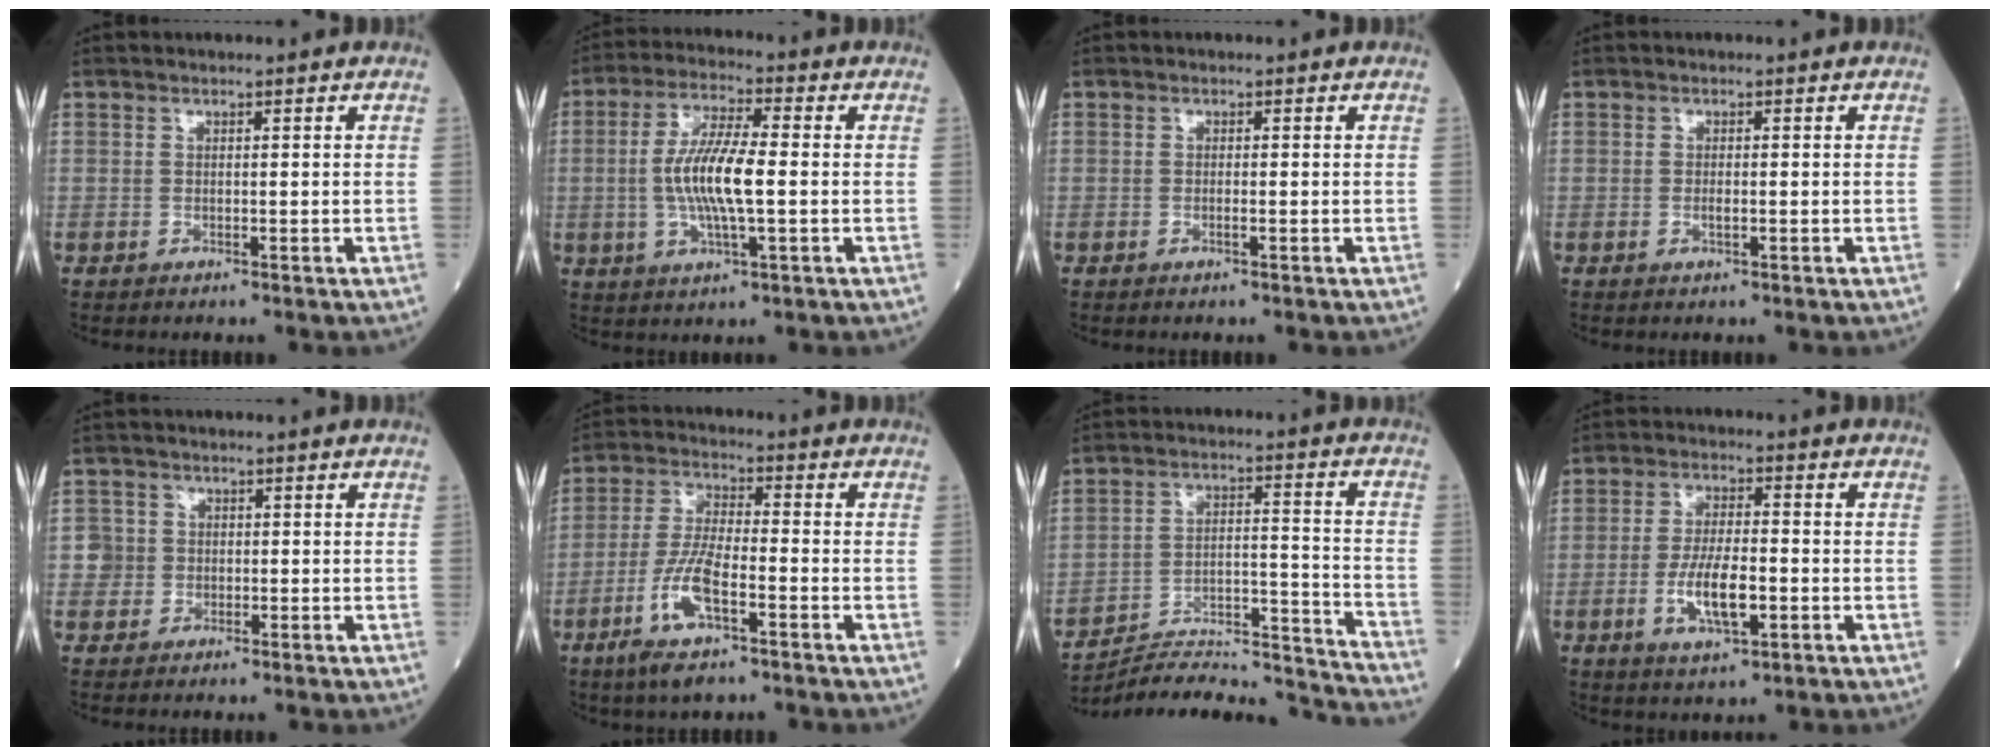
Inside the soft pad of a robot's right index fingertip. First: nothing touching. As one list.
[{"total": 10.0, "force": [-0.6, 1.7, 9.8], "torque": [-0.196, 0.000, -0.015]}, {"total": 0.8, "force": [-0.3, -0.1, 0.7], "torque": [-0.015, 0.000, -0.006]}, {"total": 1.2, "force": [-0.3, 0.3, 1.1], "torque": [-0.025, -0.001, -0.006]}, {"total": 2.3, "force": [-0.3, 2.3, -0.1], "torque": [0.011, 0.008, -0.010]}, {"total": 9.0, "force": [-4.4, 1.7, 7.7], "torque": [-0.163, -0.014, -0.084]}, {"total": 20.2, "force": [-19.8, -1.2, 3.9], "torque": [-0.053, 0.012, -0.296]}, {"total": 7.8, "force": [-2.2, 2.3, 7.2], "torque": [-0.142, -0.002, -0.038]}]